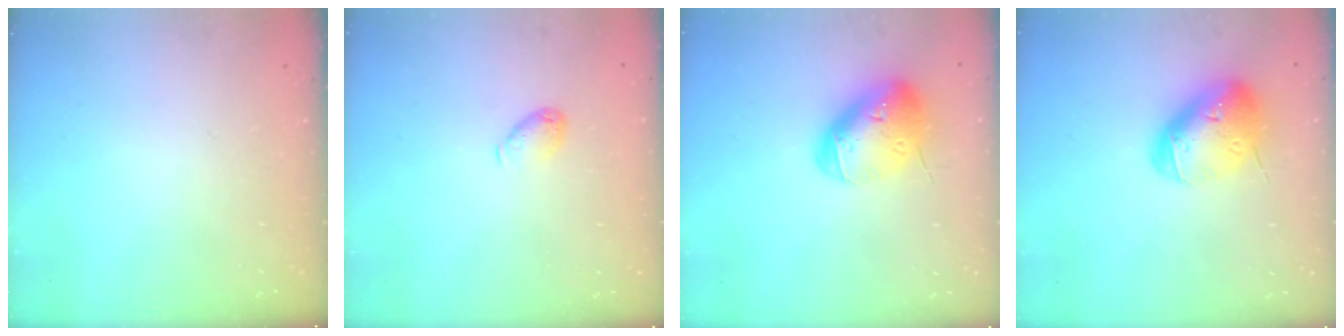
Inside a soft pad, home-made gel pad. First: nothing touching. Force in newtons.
{"total": 5.2, "press": 5.2, "slide": 0.3}
{"total": 17.1, "press": 17.0, "slide": 2.2}
{"total": 17.1, "press": 17.0, "slide": 2.2}